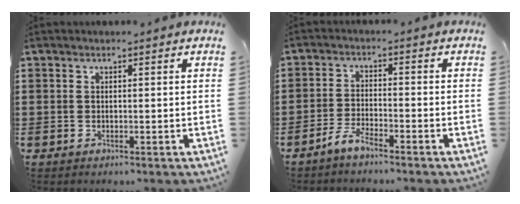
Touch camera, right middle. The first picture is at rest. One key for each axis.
{"total": 3.6, "fx": -3.1, "fy": 0.6, "fz": 1.7, "tx": -0.043, "ty": 0.004, "tz": -0.066}